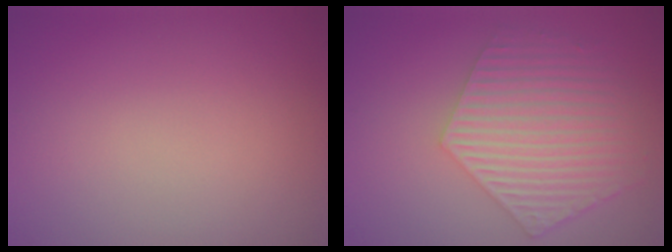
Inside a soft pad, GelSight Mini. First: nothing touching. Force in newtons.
{"total": 5.8, "press": 4.4, "slide": 3.9}